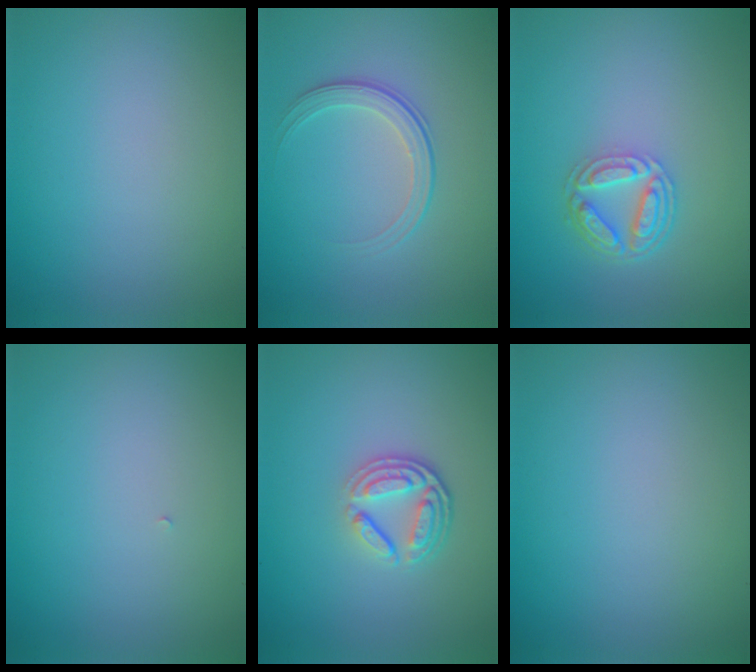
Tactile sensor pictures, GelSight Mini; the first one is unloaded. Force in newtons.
{"total": 2.1, "press": 1.5, "slide": 1.5}
{"total": 4.1, "press": 3.2, "slide": 2.6}
{"total": 0.0}
{"total": 3.8, "press": 2.8, "slide": 2.6}
{"total": 0.0}